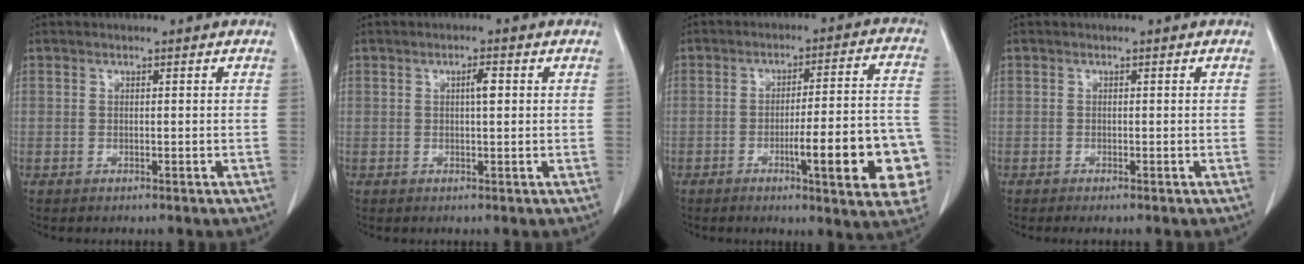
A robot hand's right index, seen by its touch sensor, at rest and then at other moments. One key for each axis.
{"total": 2.1, "fx": 0.5, "fy": 0.3, "fz": 2.0, "tx": -0.034, "ty": 0.003, "tz": 0.007}
{"total": 16.2, "fx": -5.2, "fy": 2.1, "fz": 15.2, "tx": -0.139, "ty": 0.019, "tz": -0.060}
{"total": 0.7, "fx": -0.6, "fy": 0.0, "fz": 0.4, "tx": -0.006, "ty": -0.002, "tz": -0.008}